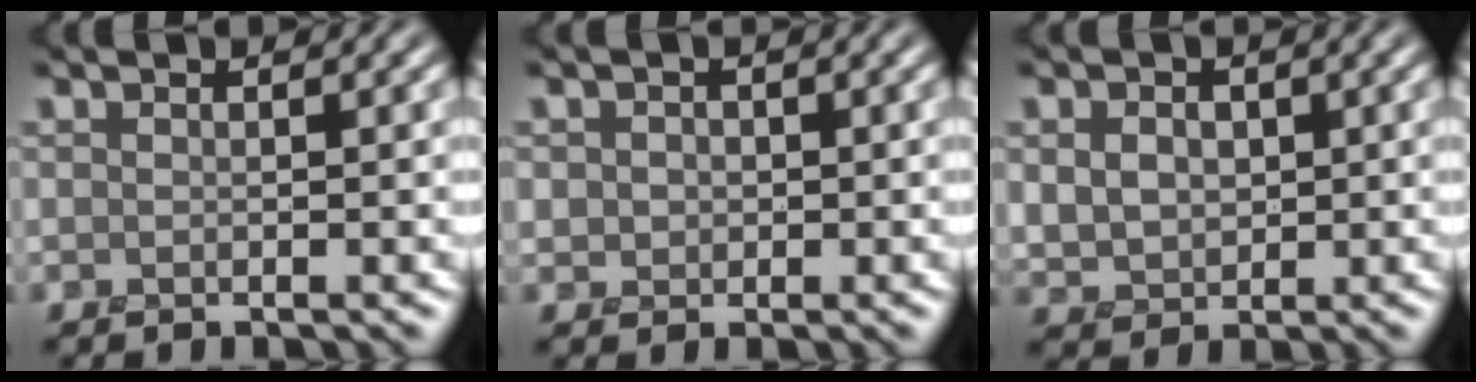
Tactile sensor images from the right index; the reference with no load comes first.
{"total": 1.5, "force": [0.0, 1.4, 0.4], "torque": [-0.003, -0.003, 0.000]}
{"total": 5.2, "force": [0.6, 4.3, 2.9], "torque": [-0.051, 0.016, -0.002]}